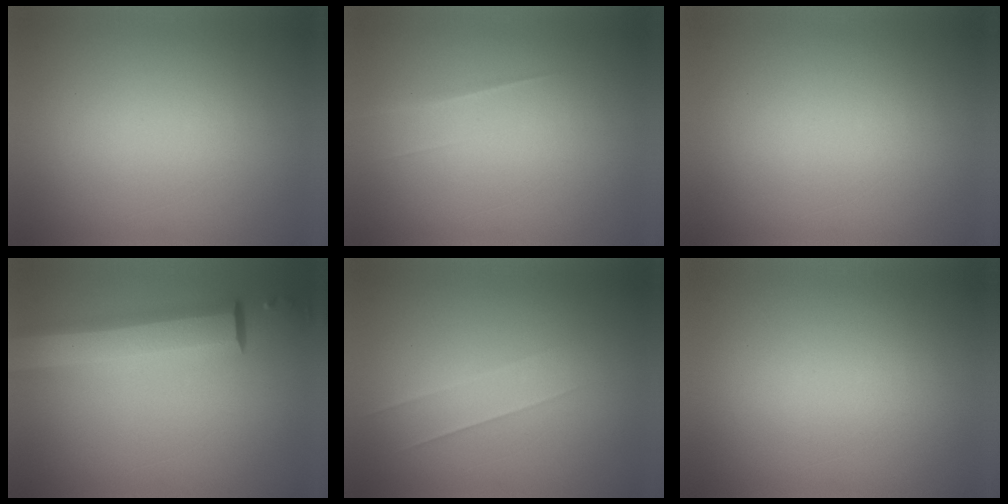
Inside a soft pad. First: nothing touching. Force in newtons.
{"total": 1.5}
{"total": 1.2}
{"total": 7.8}
{"total": 1.7}
{"total": 0.0}